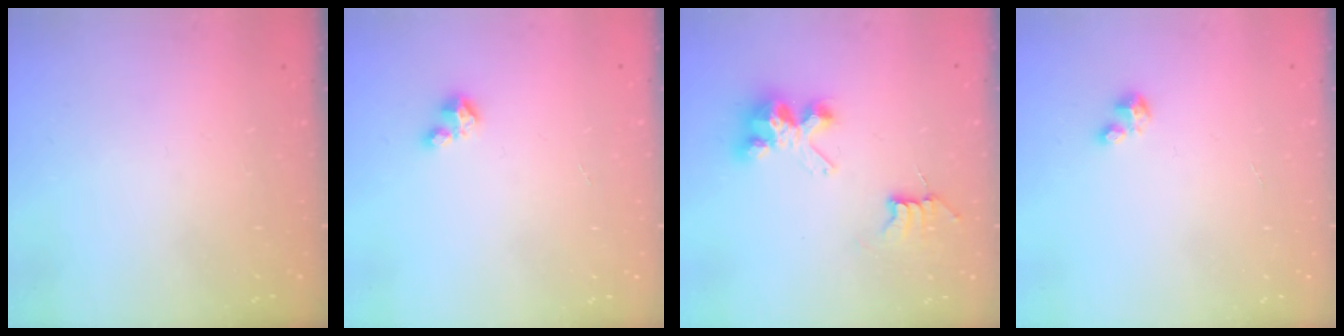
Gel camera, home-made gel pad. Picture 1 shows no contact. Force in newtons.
{"total": 1.5, "press": 1.5, "slide": 0.2}
{"total": 7.1, "press": 7.1, "slide": 0.2}
{"total": 2.0, "press": 2.0, "slide": 0.2}